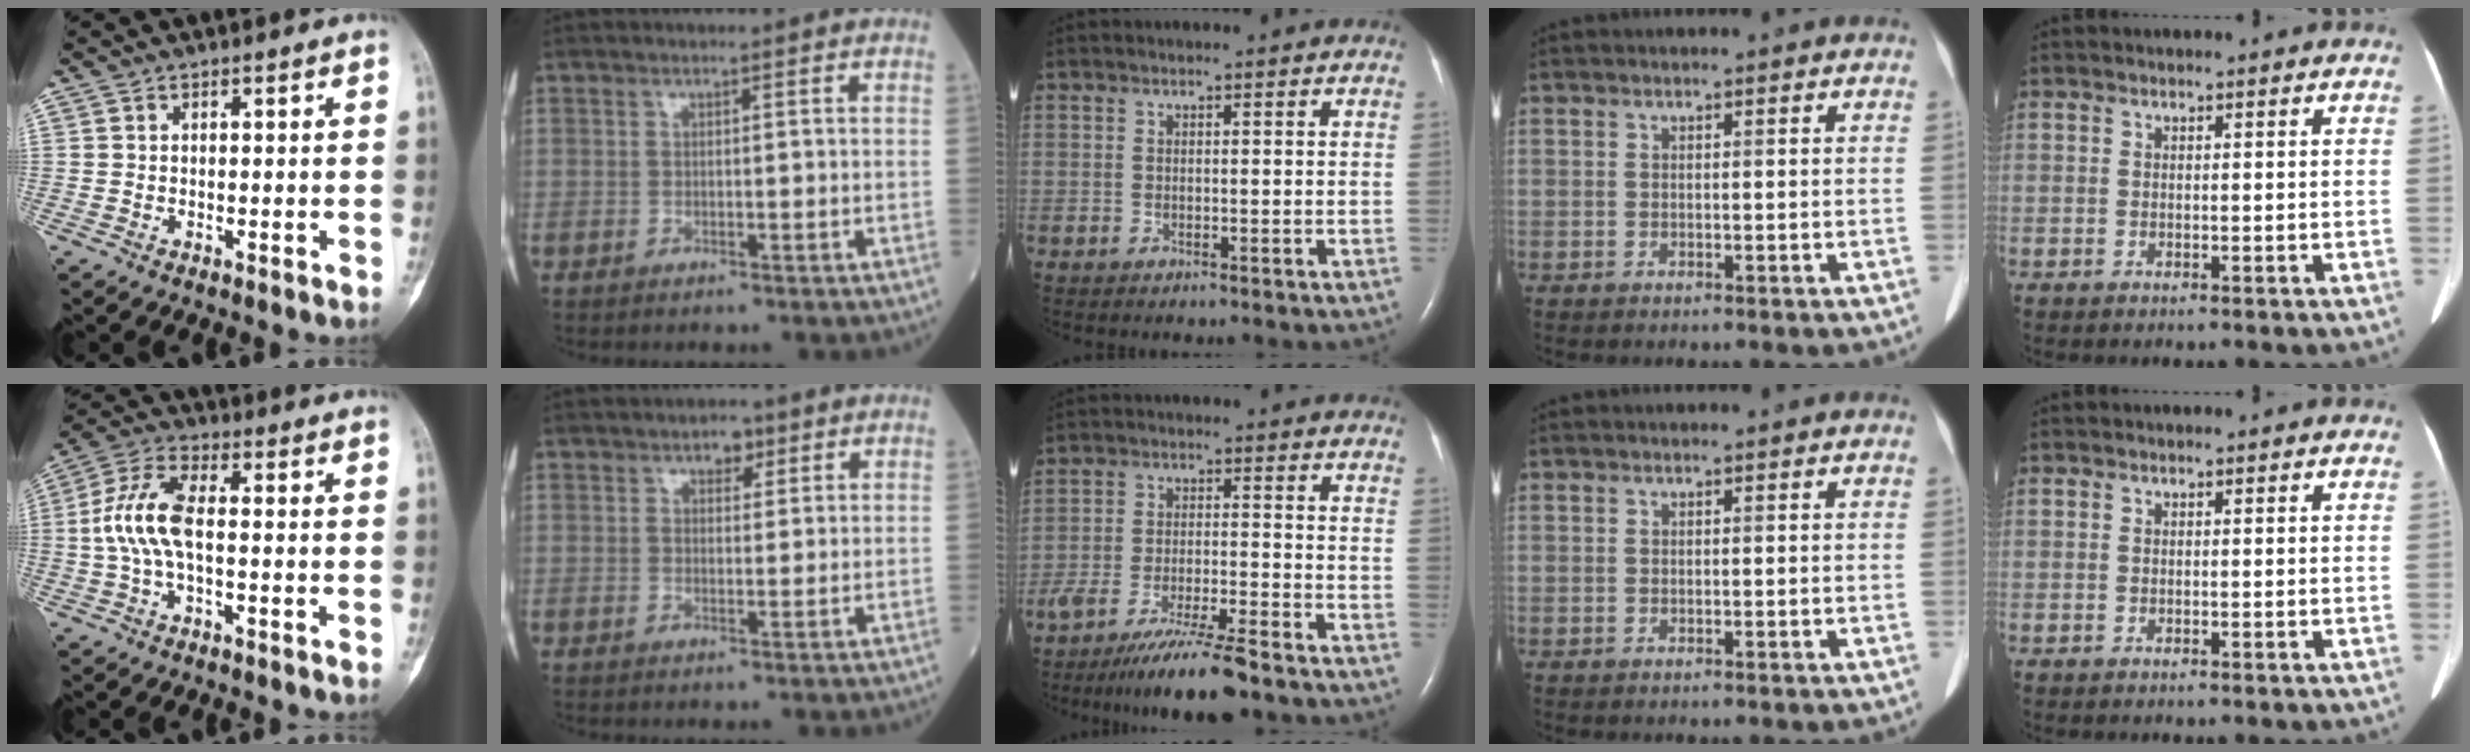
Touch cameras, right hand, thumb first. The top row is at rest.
{"thumb": {"total": 9.7, "force": [-0.5, 4.4, 8.6], "torque": [-0.193, 0.030, -0.015]}, "index": {"total": 2.5, "force": [1.5, 1.4, 1.5], "torque": [-0.017, 0.004, 0.020]}, "middle": {"total": 9.9, "force": [-7.8, 0.2, 6.1], "torque": [-0.098, -0.027, -0.131]}}